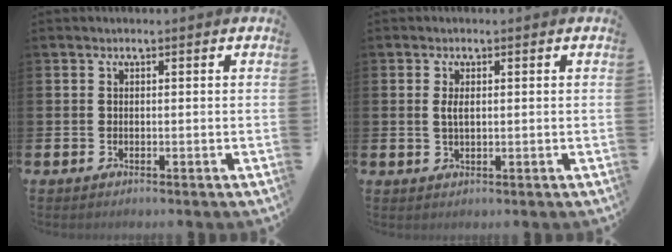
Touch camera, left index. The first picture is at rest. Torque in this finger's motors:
{"motor_torque": [0.30, 0.09, 0.05, 0.03]}